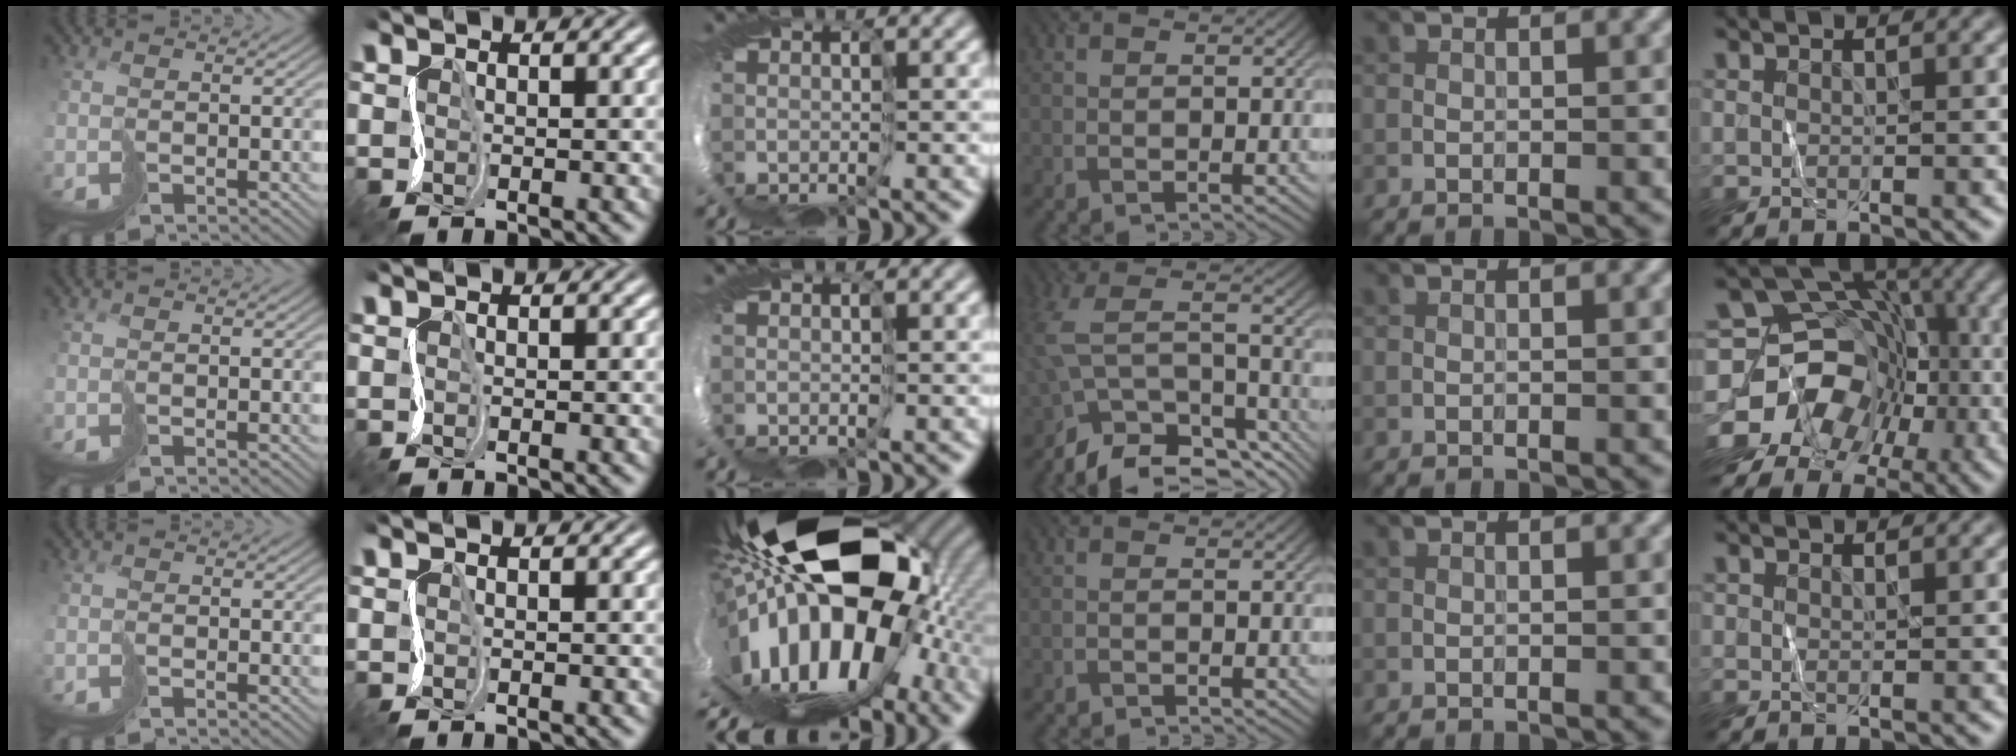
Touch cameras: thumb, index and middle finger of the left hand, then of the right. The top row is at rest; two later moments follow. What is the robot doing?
{"motion": "cut", "object": "paper bag"}